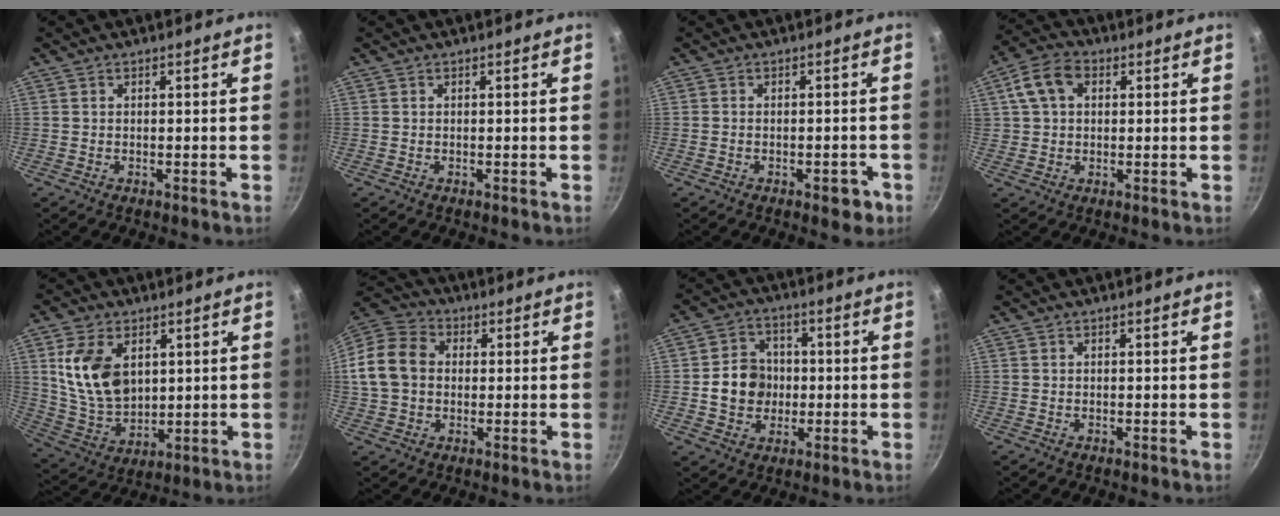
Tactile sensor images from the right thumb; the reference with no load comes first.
{"total": 0.0}
{"total": 3.8, "force": [-1.9, 1.9, 2.7], "torque": [-0.020, 0.019, -0.016]}
{"total": 8.0, "force": [2.2, 5.8, 5.1], "torque": [-0.085, 0.015, 0.031]}
{"total": 14.1, "force": [3.9, 9.4, 9.7], "torque": [-0.161, -0.026, 0.089]}
{"total": 13.0, "force": [1.0, 10.4, 7.7], "torque": [-0.126, 0.025, 0.003]}
{"total": 9.3, "force": [-0.4, 8.2, 4.4], "torque": [-0.042, 0.014, -0.012]}
{"total": 0.0}